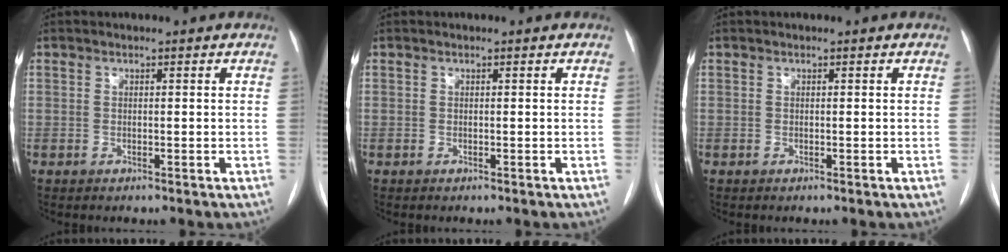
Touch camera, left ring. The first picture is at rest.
{"total": 0.0}
{"total": 0.0}